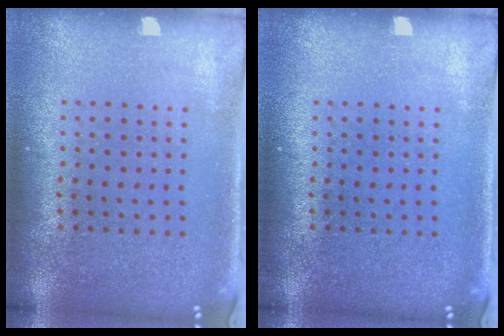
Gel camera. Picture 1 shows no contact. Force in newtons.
{"total": 0.0}